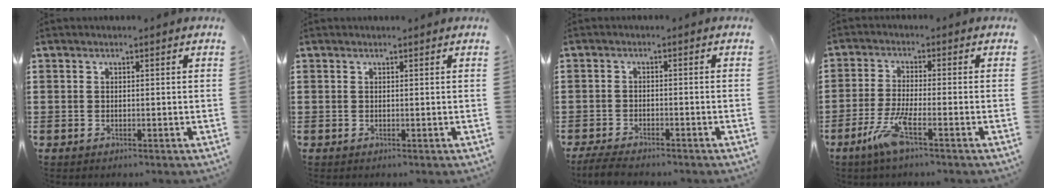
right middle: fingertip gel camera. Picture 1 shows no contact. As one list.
[{"total": 0.0}, {"total": 3.0, "force": [-2.9, 0.4, 0.9], "torque": [-0.030, -0.004, -0.063]}, {"total": 6.3, "force": [-3.3, 0.7, 5.3], "torque": [-0.120, -0.015, -0.064]}]